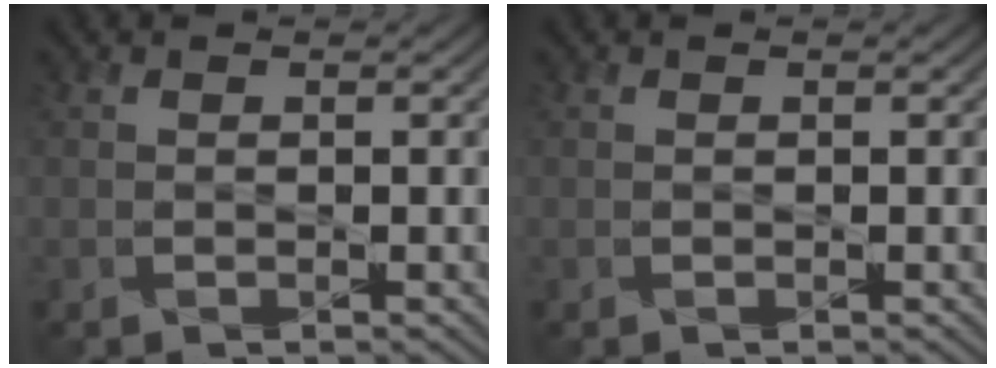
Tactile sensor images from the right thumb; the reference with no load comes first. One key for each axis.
{"total": 0.0}